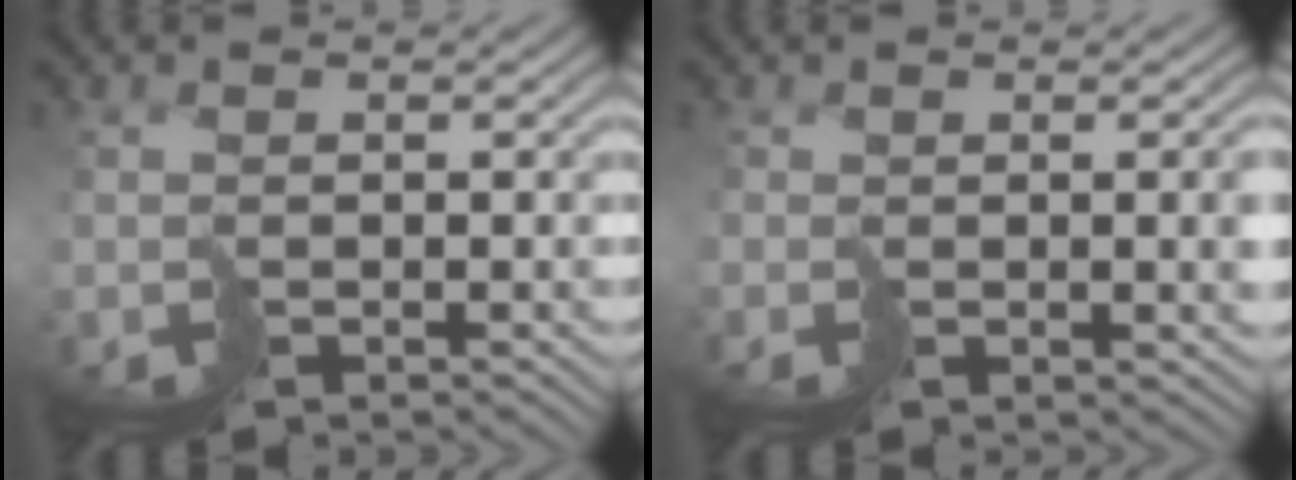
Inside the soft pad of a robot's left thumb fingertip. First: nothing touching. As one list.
[{"total": 2.1, "force": [0.0, 0.6, 2.0], "torque": [-0.025, -0.009, 0.013]}]